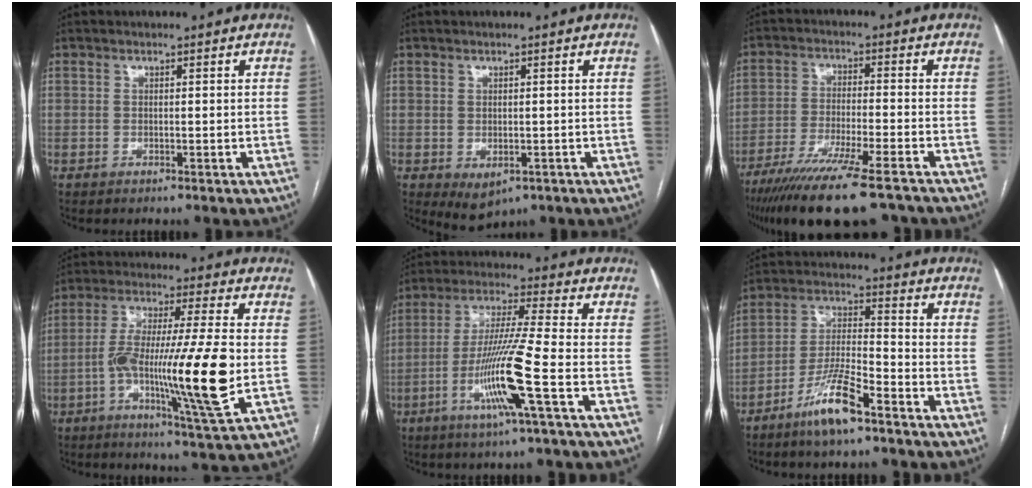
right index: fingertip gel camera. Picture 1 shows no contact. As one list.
[{"total": 4.1, "force": [-1.7, 2.7, 2.6], "torque": [-0.041, -0.006, -0.011]}, {"total": 18.7, "force": [-14.7, 1.9, 11.4], "torque": [-0.180, -0.045, -0.238]}, {"total": 16.7, "force": [-3.1, 0.2, 16.4], "torque": [-0.300, -0.009, -0.061]}, {"total": 12.5, "force": [-4.6, -1.2, 11.6], "torque": [-0.231, -0.013, -0.094]}, {"total": 10.0, "force": [-6.6, 1.4, 7.4], "torque": [-0.153, -0.012, -0.129]}]